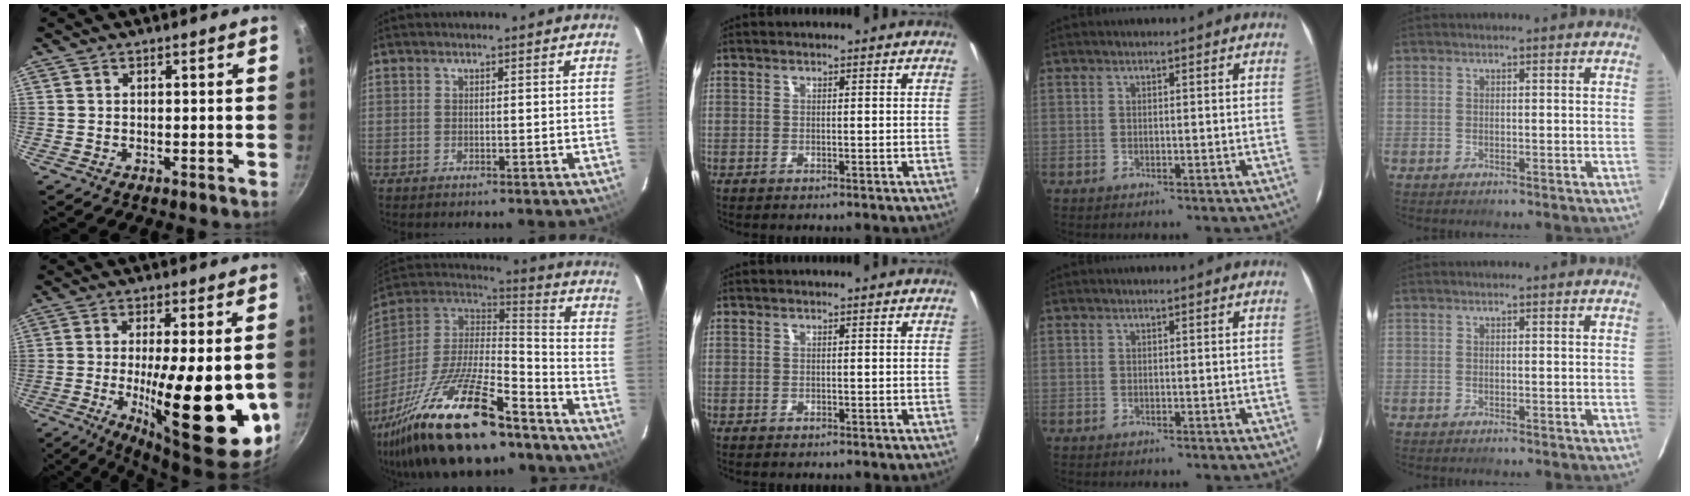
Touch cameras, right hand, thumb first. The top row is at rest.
{"thumb": {"total": 22.3, "force": [-3.6, 6.8, 20.9], "torque": [-0.301, -0.011, -0.042]}, "index": {"total": 27.9, "force": [-18.8, 8.8, 18.7], "torque": [-0.364, -0.034, -0.310]}}